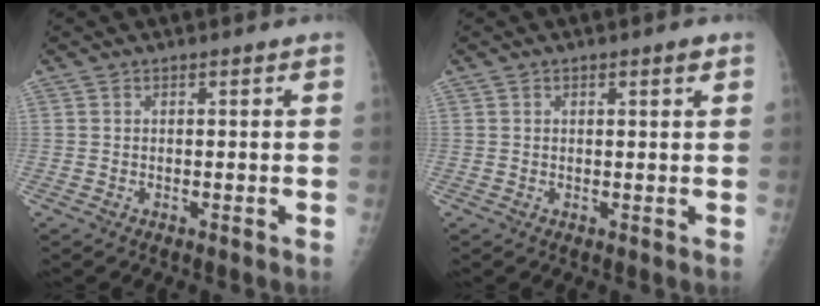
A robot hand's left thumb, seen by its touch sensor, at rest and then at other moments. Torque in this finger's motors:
{"motor_torque": [-0.07, 0.12, -0.05, -0.04, 0.00]}